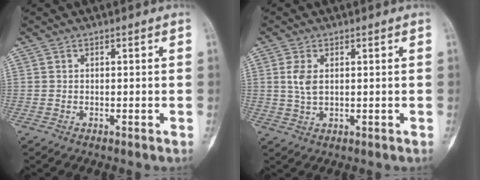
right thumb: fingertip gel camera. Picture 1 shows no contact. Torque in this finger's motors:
{"motor_torque": [0.20, 0.62, 0.61, 0.03, 0.15]}